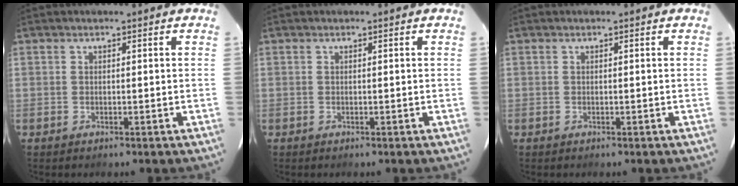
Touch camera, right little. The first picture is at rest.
{"total": 0.0}
{"total": 0.0}